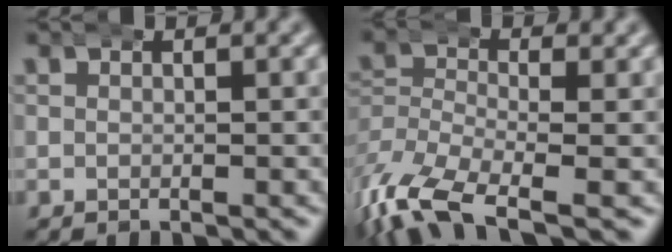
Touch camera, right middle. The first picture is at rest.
{"total": 6.6, "force": [-3.6, 3.2, 4.4], "torque": [-0.108, -0.036, -0.046]}